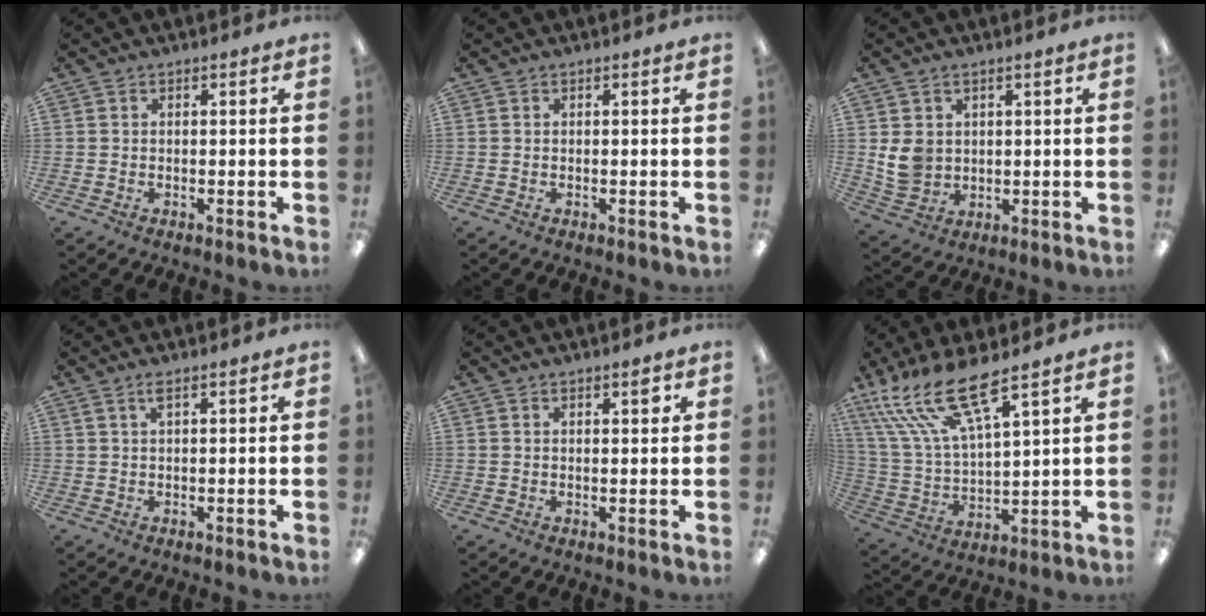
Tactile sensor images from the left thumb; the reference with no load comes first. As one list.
[{"total": 0.0}, {"total": 6.6, "force": [2.0, 5.4, 3.2], "torque": [-0.064, 0.000, 0.039]}, {"total": 2.2, "force": [1.2, 0.4, 1.8], "torque": [-0.039, 0.004, 0.020]}, {"total": 1.9, "force": [1.3, 0.4, 1.2], "torque": [-0.011, -0.006, 0.020]}, {"total": 17.5, "force": [12.3, 4.5, 11.6], "torque": [-0.255, -0.068, 0.216]}]